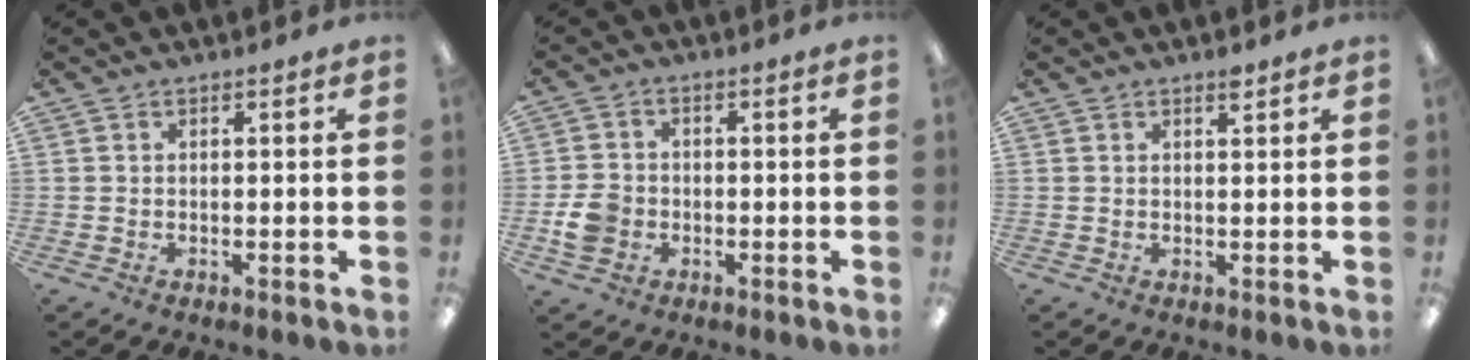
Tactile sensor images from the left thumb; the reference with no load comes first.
{"total": 5.6, "force": [-1.6, 4.6, 2.7], "torque": [-0.048, 0.006, -0.030]}
{"total": 1.5, "force": [1.3, 0.3, 0.8], "torque": [-0.011, -0.004, 0.021]}